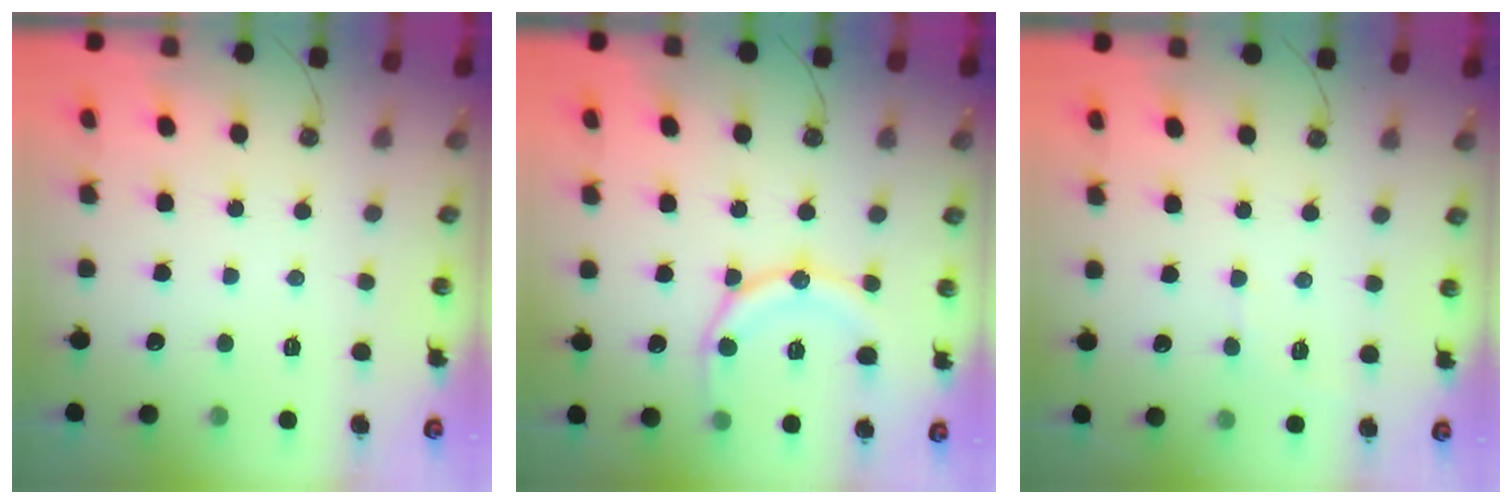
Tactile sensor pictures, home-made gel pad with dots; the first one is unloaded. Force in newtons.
{"total": 14.6, "press": 14.5, "slide": 1.6}
{"total": 3.7, "press": 3.6, "slide": 0.4}